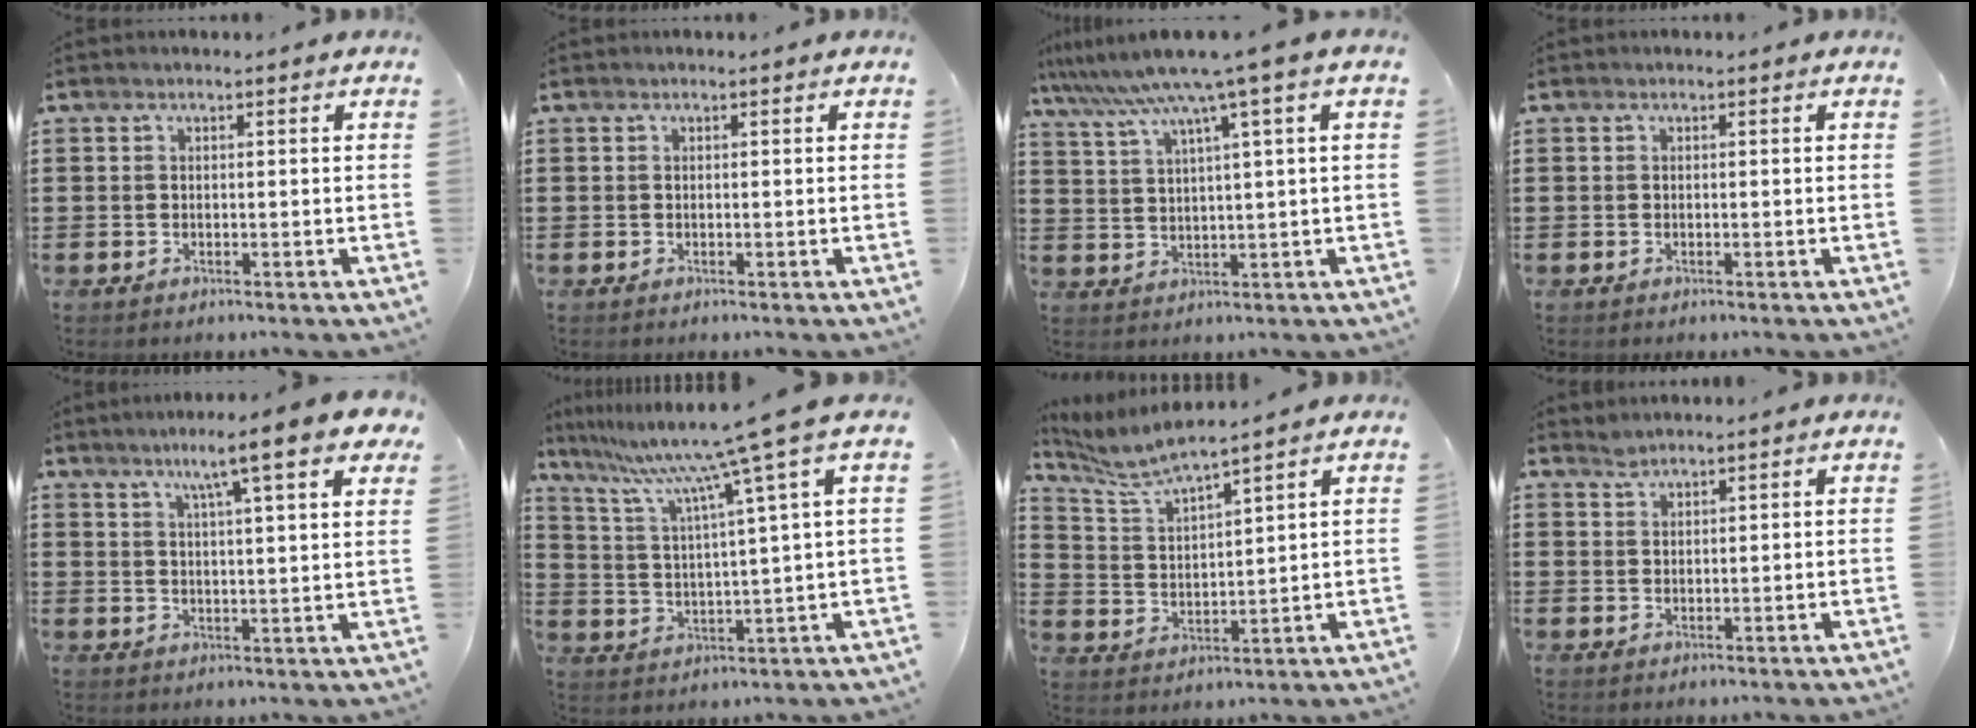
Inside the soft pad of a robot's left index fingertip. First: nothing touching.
{"total": 0.0}
{"total": 7.5, "force": [4.8, -0.3, 5.8], "torque": [-0.130, -0.029, 0.078]}
{"total": 0.0}
{"total": 8.8, "force": [6.1, 0.2, 6.3], "torque": [-0.115, -0.017, 0.098]}
{"total": 10.3, "force": [7.3, -1.9, 7.1], "torque": [-0.167, -0.049, 0.106]}
{"total": 5.2, "force": [4.7, -0.4, 2.2], "torque": [-0.066, -0.027, 0.078]}
{"total": 1.4, "force": [1.4, 0.2, 0.3], "torque": [-0.009, -0.001, 0.027]}